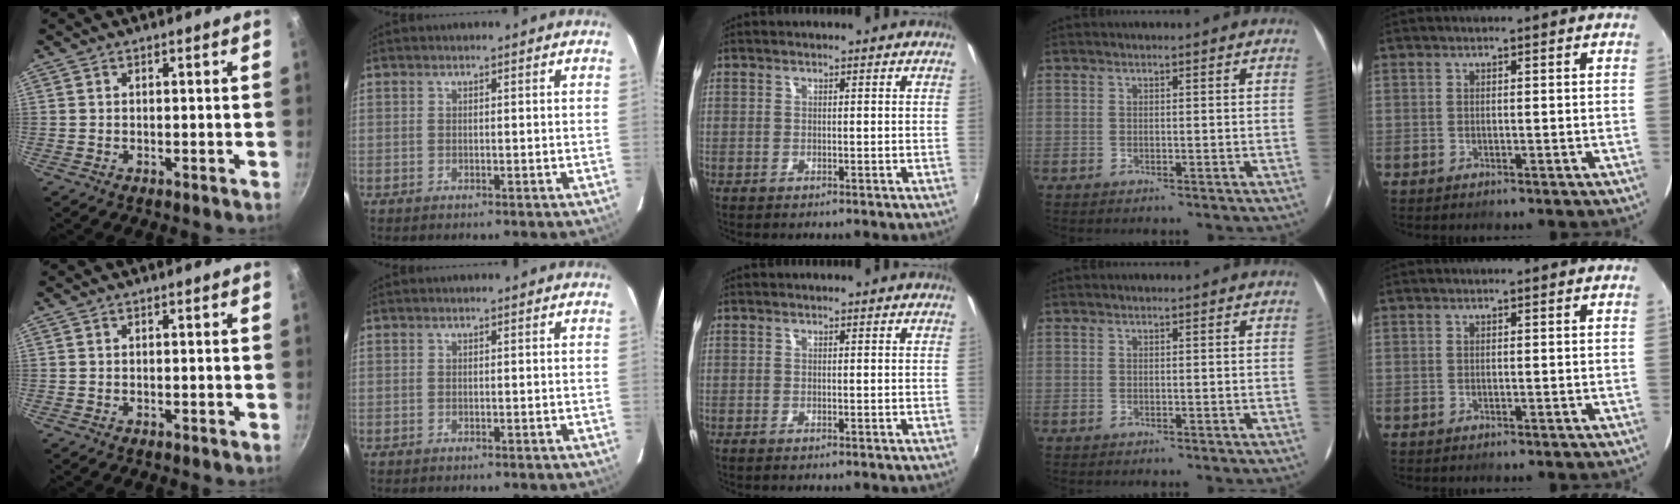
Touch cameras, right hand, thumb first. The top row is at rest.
{}